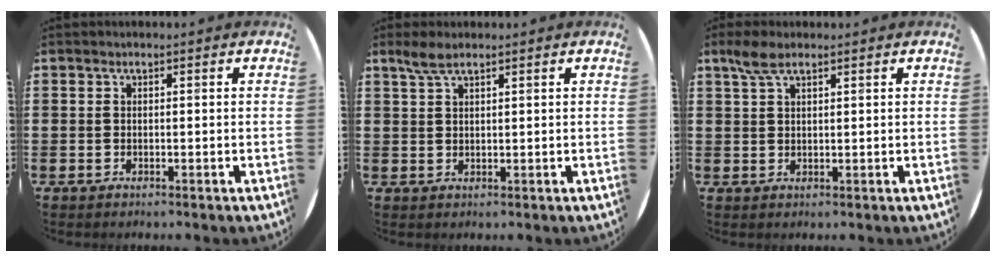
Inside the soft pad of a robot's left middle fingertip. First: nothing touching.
{"total": 2.6, "force": [2.0, 0.6, 1.5], "torque": [-0.034, 0.004, 0.036]}
{"total": 3.1, "force": [2.2, 1.1, 2.0], "torque": [-0.043, 0.006, 0.040]}